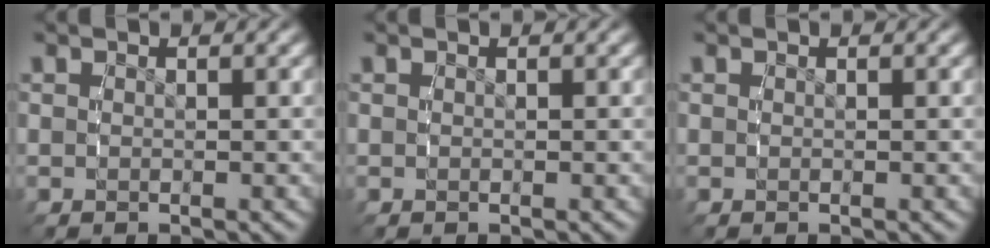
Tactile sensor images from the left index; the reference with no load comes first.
{"total": 0.0}
{"total": 0.0}